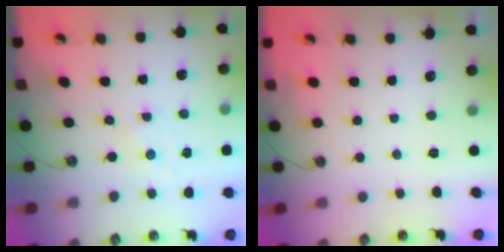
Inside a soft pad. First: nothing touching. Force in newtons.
{"total": 0.0}